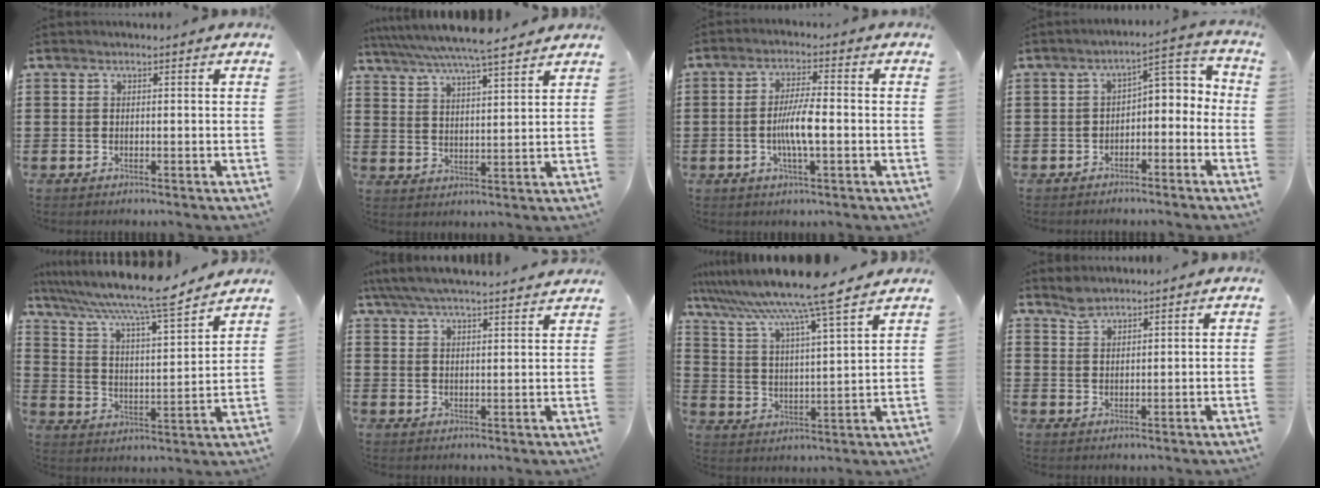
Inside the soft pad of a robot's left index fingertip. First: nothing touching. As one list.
[{"total": 6.5, "force": [5.8, -0.1, 2.9], "torque": [-0.076, -0.026, 0.100]}, {"total": 6.1, "force": [-1.2, 1.3, 5.8], "torque": [-0.122, -0.001, -0.029]}, {"total": 3.3, "force": [-2.4, 1.6, 1.5], "torque": [-0.026, -0.003, -0.061]}, {"total": 8.9, "force": [7.6, 0.7, 4.7], "torque": [-0.122, -0.043, 0.122]}, {"total": 5.2, "force": [4.9, 0.1, 1.8], "torque": [-0.051, -0.020, 0.086]}, {"total": 8.9, "force": [7.7, -1.0, 4.2], "torque": [-0.114, -0.055, 0.124]}, {"total": 2.3, "force": [2.1, 0.8, 0.5], "torque": [-0.015, 0.001, 0.041]}]